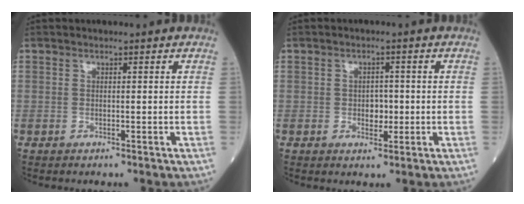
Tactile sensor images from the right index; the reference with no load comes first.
{"total": 2.5, "force": [-0.4, 1.7, 1.8], "torque": [-0.020, 0.003, -0.003]}